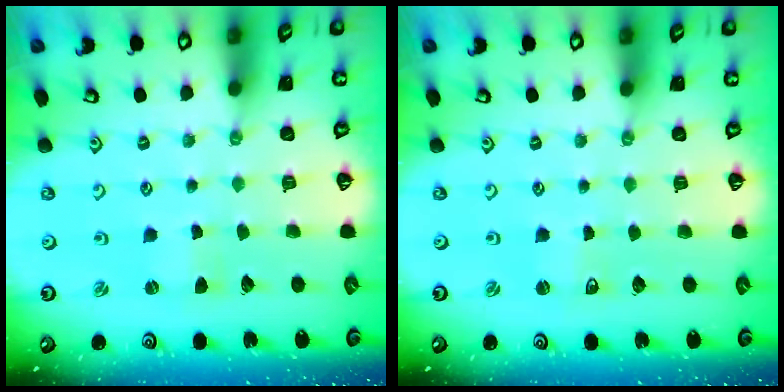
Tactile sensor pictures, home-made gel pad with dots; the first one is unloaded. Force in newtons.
{"total": 1.4, "press": 1.4, "slide": 0.0}